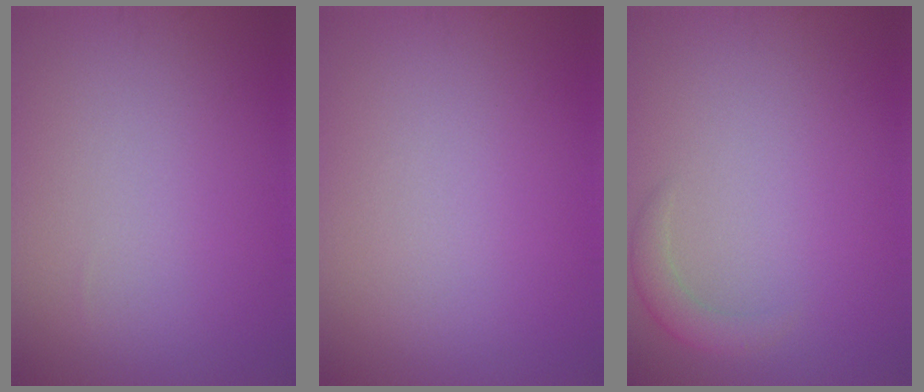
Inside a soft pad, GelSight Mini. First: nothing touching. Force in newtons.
{"total": 0.0}
{"total": 1.8, "press": 1.8, "slide": 0.1}